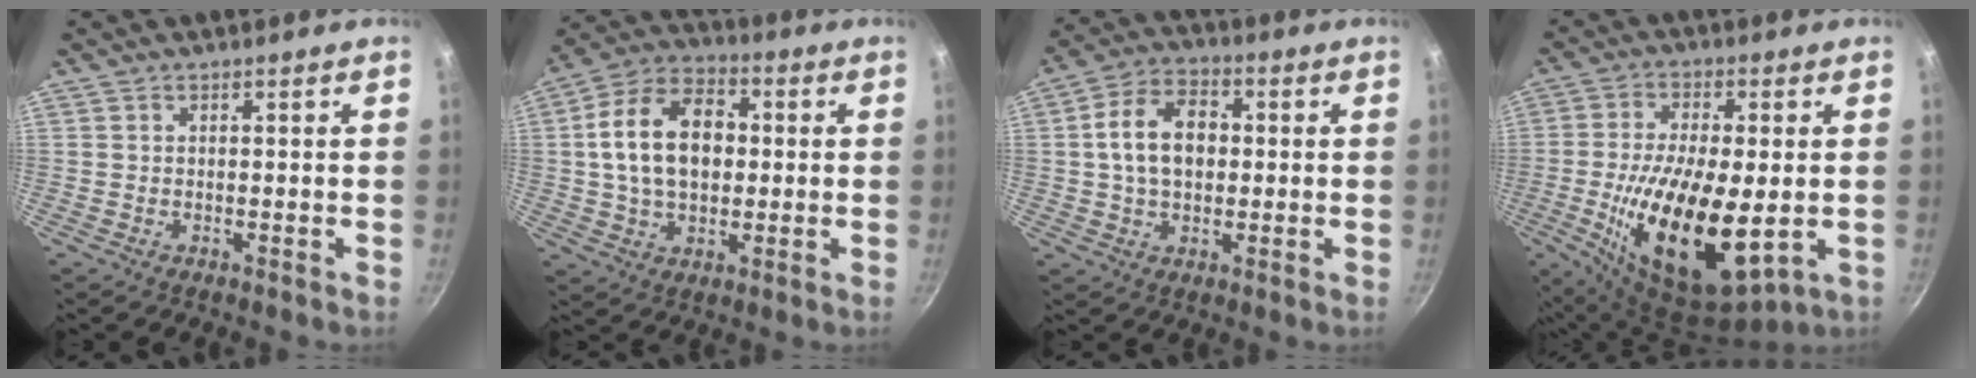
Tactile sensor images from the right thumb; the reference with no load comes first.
{"total": 15.6, "force": [1.3, 10.5, 11.5], "torque": [-0.167, 0.023, 0.010]}
{"total": 11.2, "force": [0.8, 7.7, 8.1], "torque": [-0.117, 0.023, 0.006]}
{"total": 19.4, "force": [-3.0, 8.4, 17.2], "torque": [-0.312, -0.003, -0.045]}